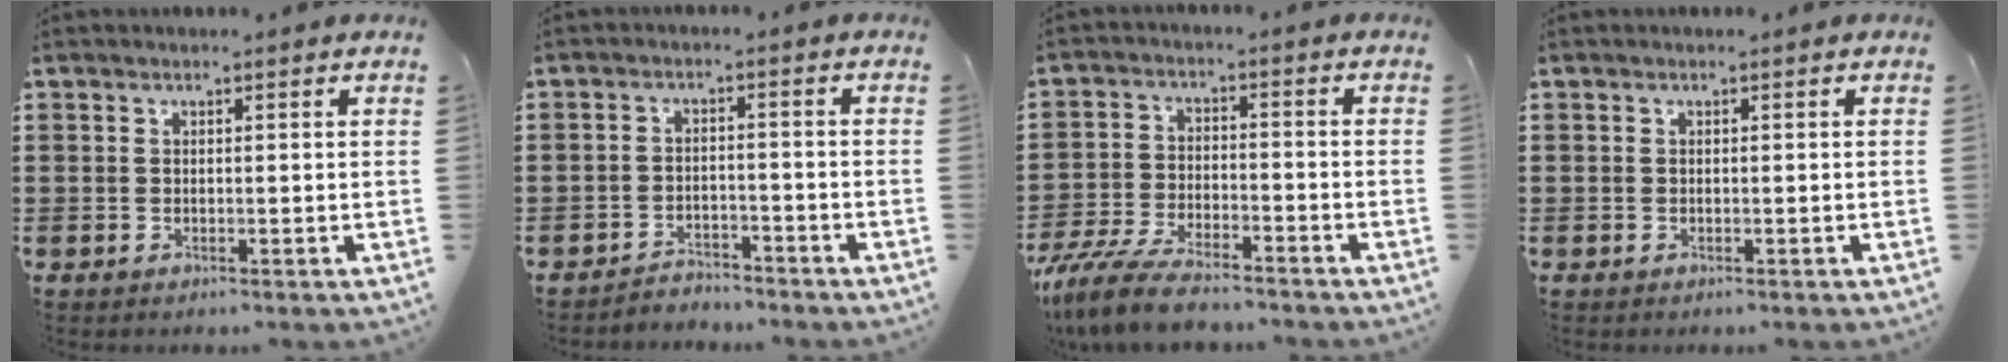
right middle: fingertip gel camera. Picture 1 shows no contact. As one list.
[{"total": 3.0, "force": [-2.9, 0.4, -0.2], "torque": [-0.006, 0.000, -0.065]}, {"total": 7.1, "force": [-6.3, 1.3, 3.0], "torque": [-0.078, 0.000, -0.124]}, {"total": 0.0}]